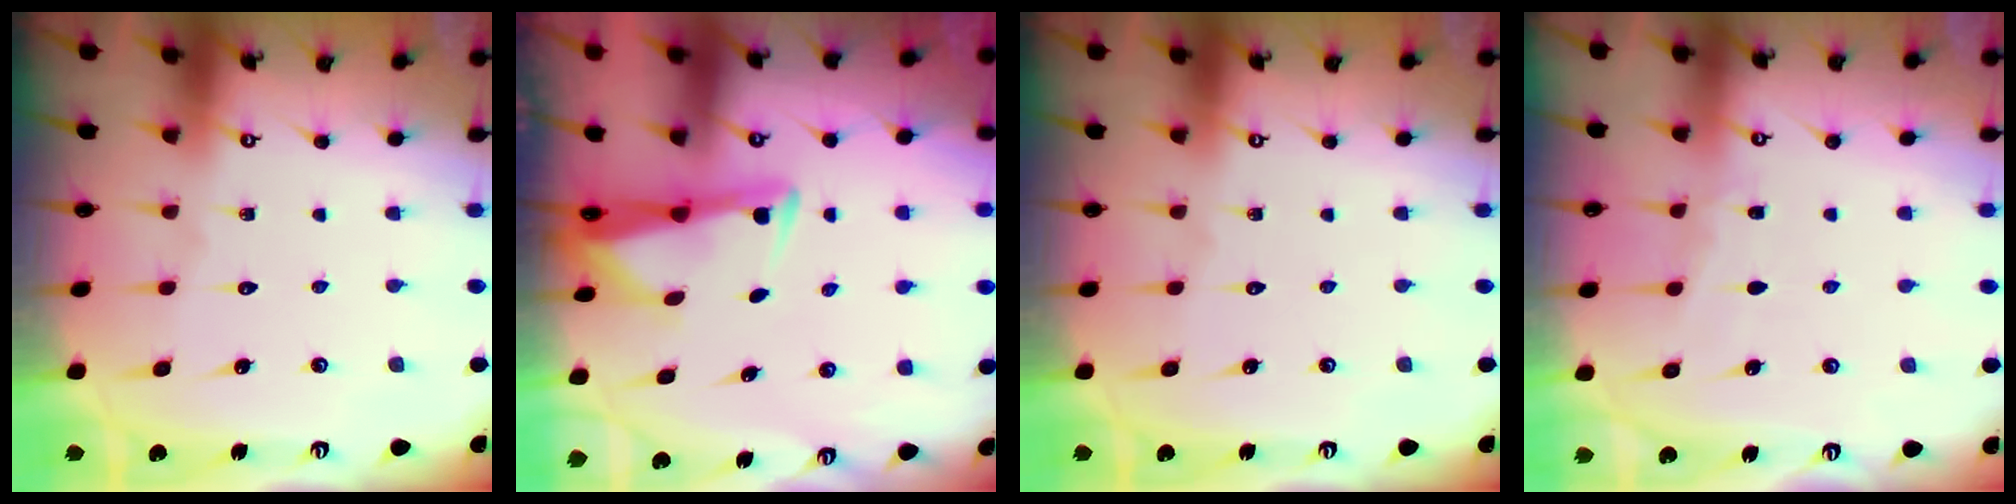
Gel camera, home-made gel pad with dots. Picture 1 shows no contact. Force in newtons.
{"total": 3.2, "press": 3.1, "slide": 0.7}
{"total": 0.0}
{"total": 3.6, "press": 3.5, "slide": 0.5}